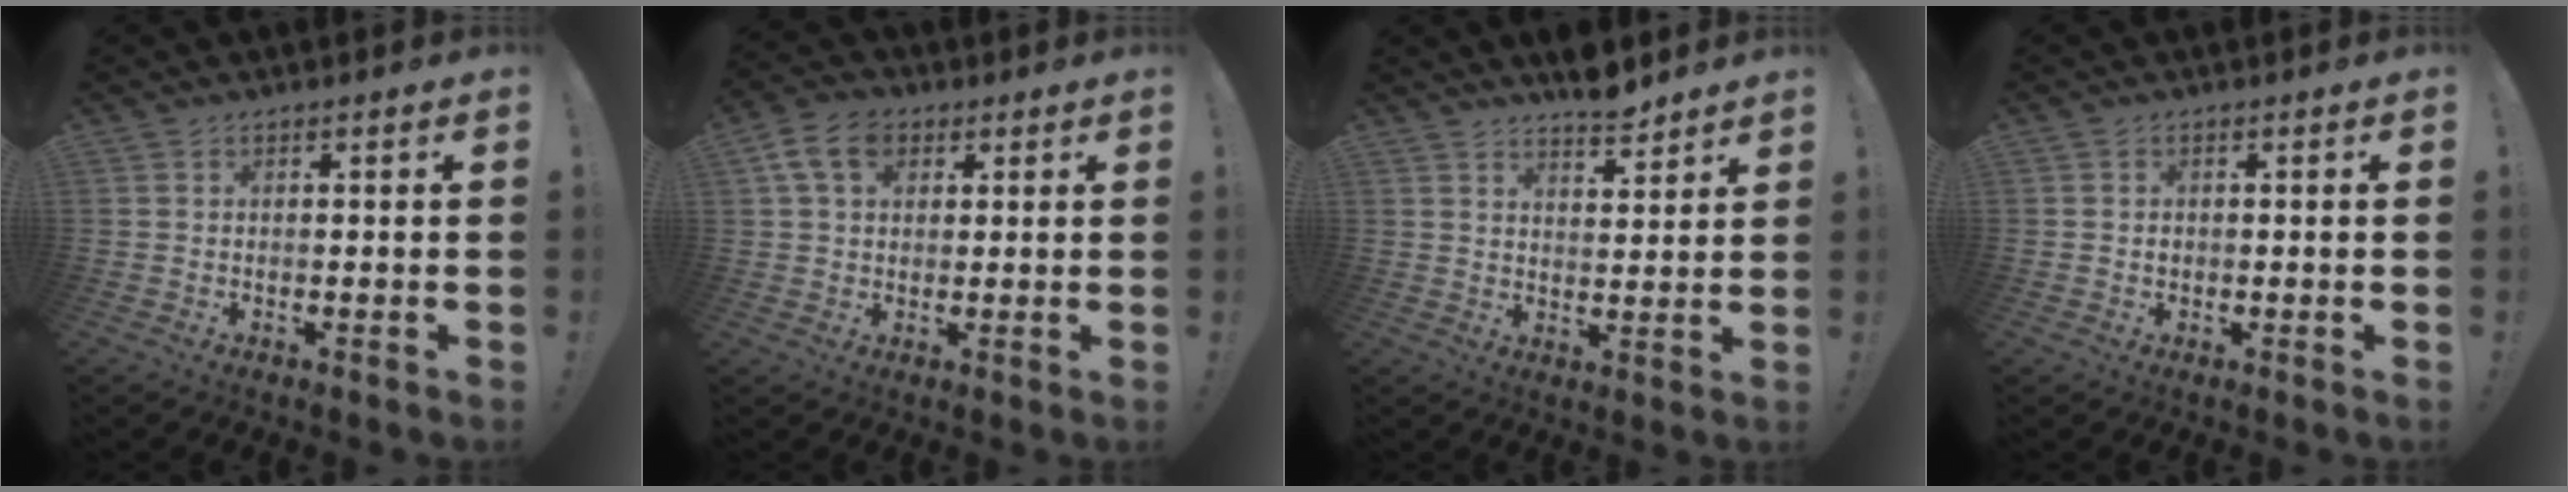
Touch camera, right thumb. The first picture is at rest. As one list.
[{"total": 9.7, "force": [4.0, 6.8, 5.6], "torque": [-0.103, 0.001, 0.075]}, {"total": 6.4, "force": [5.9, 1.1, 2.3], "torque": [-0.023, -0.047, 0.101]}, {"total": 0.8, "force": [-0.2, 0.8, 0.2], "torque": [-0.003, 0.003, -0.005]}]